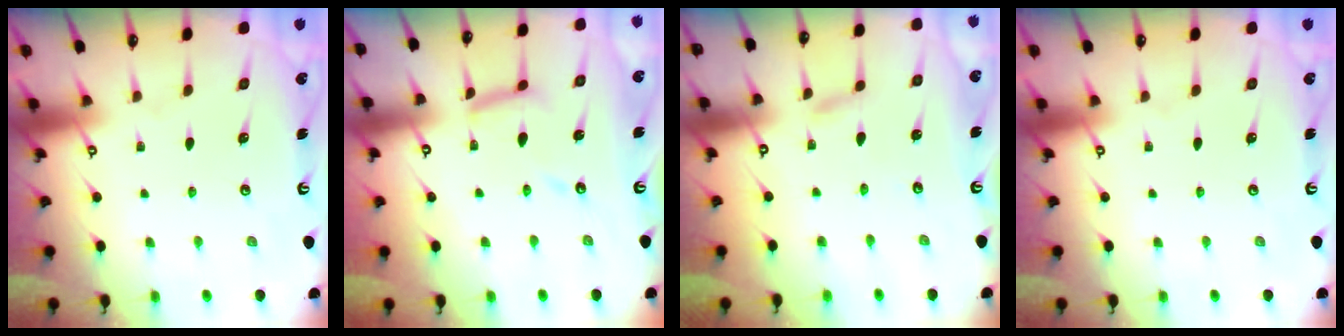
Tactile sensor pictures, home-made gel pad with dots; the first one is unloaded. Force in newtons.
{"total": 10.1, "press": 10.1, "slide": 0.7}
{"total": 1.8, "press": 1.7, "slide": 0.2}
{"total": 0.0}